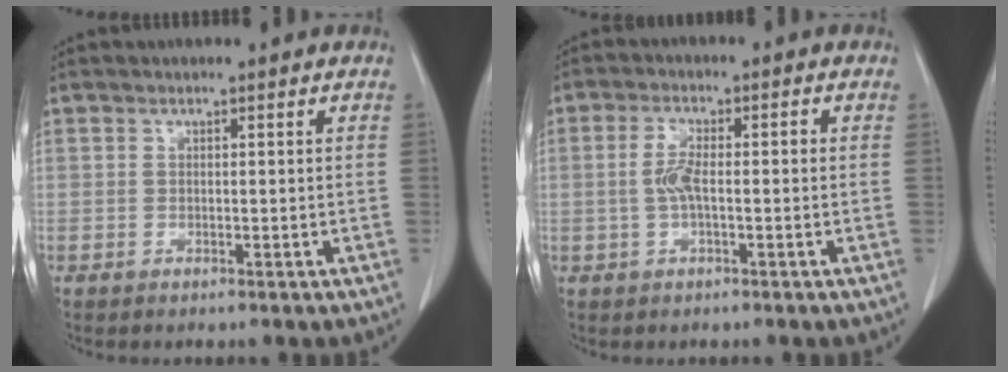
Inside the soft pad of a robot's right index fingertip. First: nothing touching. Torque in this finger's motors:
{"motor_torque": [0.10, 0.00, 0.08, 0.07]}